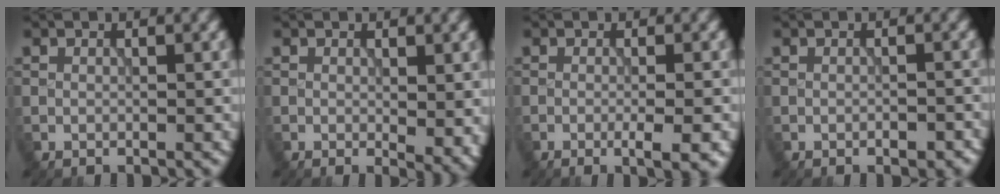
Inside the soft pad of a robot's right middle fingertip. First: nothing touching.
{"total": 2.5, "force": [0.2, 1.0, 2.3], "torque": [-0.027, -0.010, 0.006]}
{"total": 3.3, "force": [-1.0, 0.7, 3.0], "torque": [-0.039, -0.001, -0.017]}
{"total": 1.5, "force": [-0.8, 0.6, 1.1], "torque": [-0.018, -0.001, -0.012]}